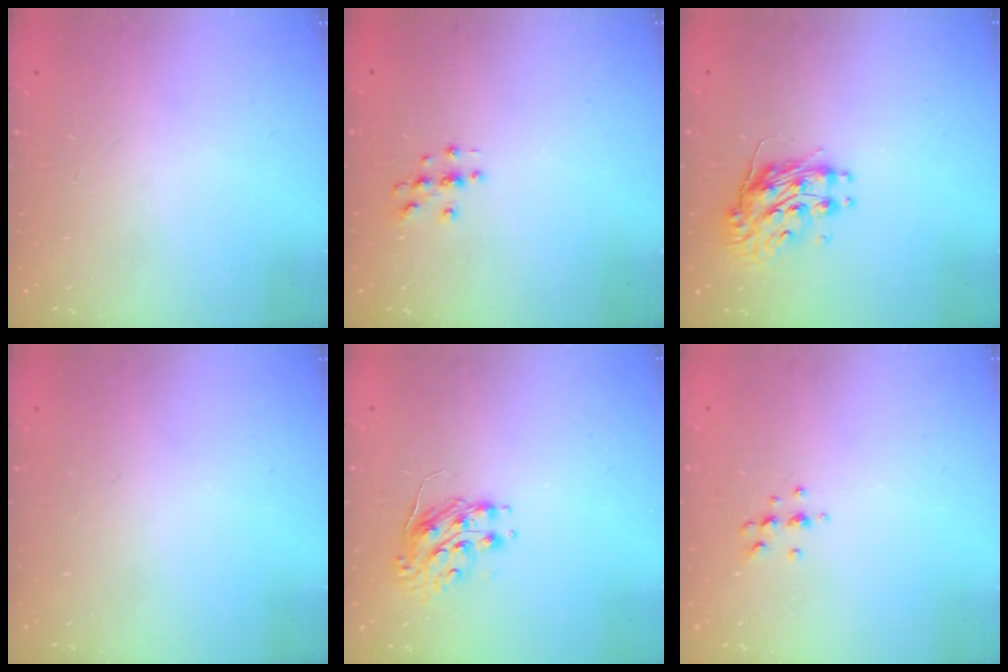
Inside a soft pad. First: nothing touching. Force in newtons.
{"total": 2.9, "press": 2.9, "slide": 0.3}
{"total": 10.4, "press": 10.4, "slide": 0.8}
{"total": 0.0}
{"total": 8.5, "press": 8.4, "slide": 0.6}
{"total": 5.6, "press": 5.4, "slide": 1.5}